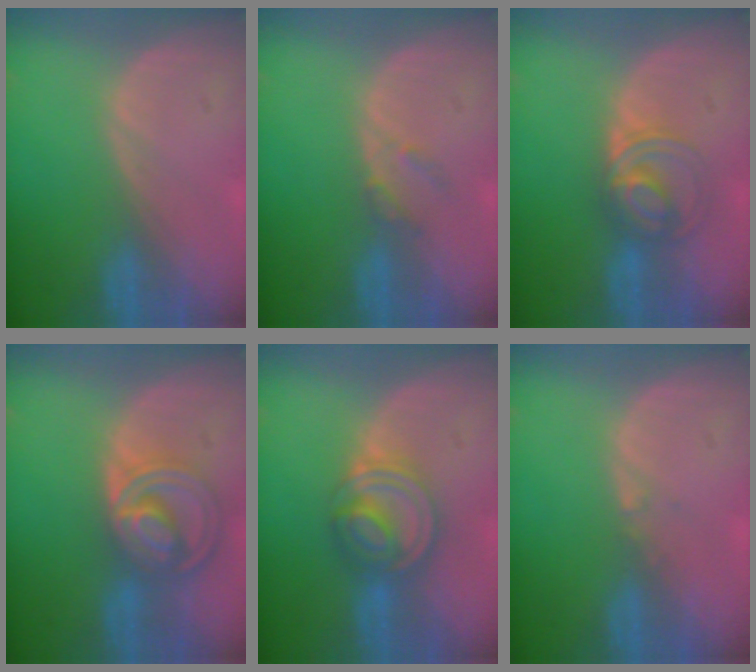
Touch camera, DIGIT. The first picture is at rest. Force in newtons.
{"total": 1.9, "press": 1.9, "slide": 0.1}
{"total": 5.5, "press": 5.5, "slide": 0.6}
{"total": 8.6, "press": 7.3, "slide": 4.4}
{"total": 7.6, "press": 6.6, "slide": 3.8}
{"total": 0.6, "press": 0.5, "slide": 0.4}